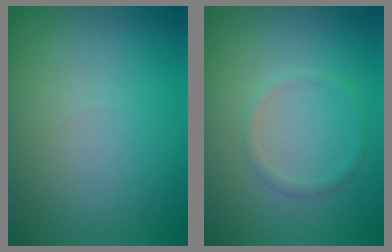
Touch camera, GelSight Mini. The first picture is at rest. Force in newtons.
{"total": 1.0, "press": 1.0, "slide": 0.1}